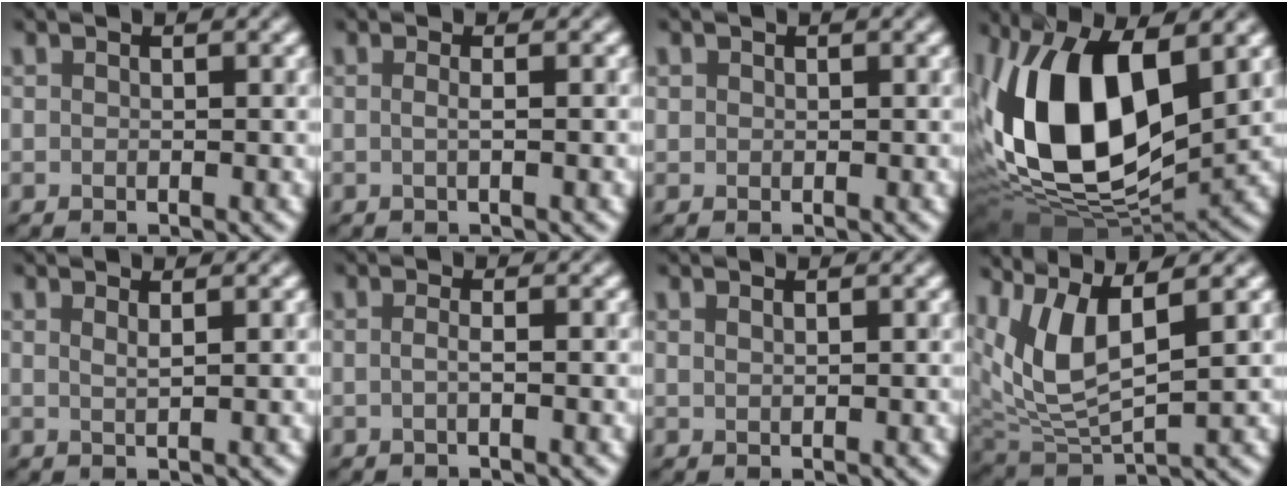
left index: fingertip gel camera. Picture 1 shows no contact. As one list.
[{"total": 1.3, "force": [-0.1, 0.4, 1.3], "torque": [-0.016, 0.005, -0.013]}, {"total": 1.3, "force": [-0.1, -0.7, -1.1], "torque": [0.003, 0.004, 0.022]}, {"total": 14.3, "force": [1.6, 7.4, 12.2], "torque": [-0.260, 0.006, 0.039]}, {"total": 1.3, "force": [1.0, 0.3, 0.8], "torque": [-0.003, 0.008, 0.003]}, {"total": 1.1, "force": [-0.6, 0.1, 1.0], "torque": [-0.014, -0.002, -0.011]}, {"total": 1.1, "force": [0.9, 0.4, 0.4], "torque": [0.000, 0.012, 0.005]}, {"total": 5.2, "force": [2.1, 1.6, 4.5], "torque": [-0.123, -0.006, 0.066]}]